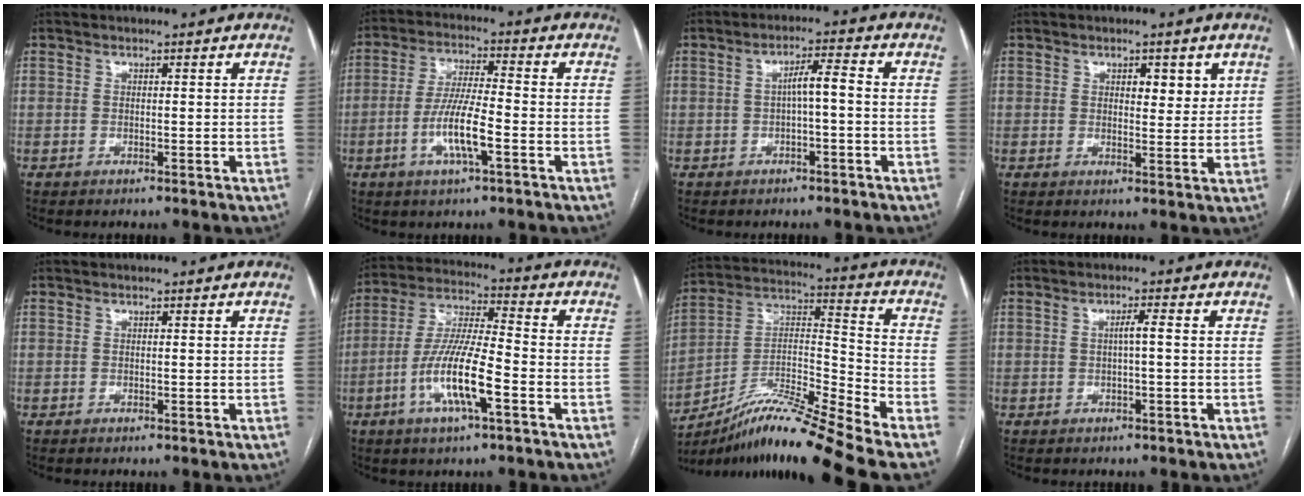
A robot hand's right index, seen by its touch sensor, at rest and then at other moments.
{"total": 8.8, "force": [-3.1, 1.2, 8.1], "torque": [-0.161, -0.003, -0.060]}
{"total": 3.7, "force": [-0.4, 0.5, 3.6], "torque": [-0.059, 0.014, -0.005]}
{"total": 3.8, "force": [1.7, 1.9, 2.8], "torque": [-0.032, -0.002, 0.022]}
{"total": 0.0}
{"total": 12.6, "force": [-4.7, 1.8, 11.6], "torque": [-0.232, -0.003, -0.088]}
{"total": 16.9, "force": [-13.9, -2.0, 9.6], "torque": [-0.173, 0.016, -0.245]}
{"total": 1.9, "force": [0.0, 0.0, 1.9], "torque": [-0.032, 0.004, 0.000]}